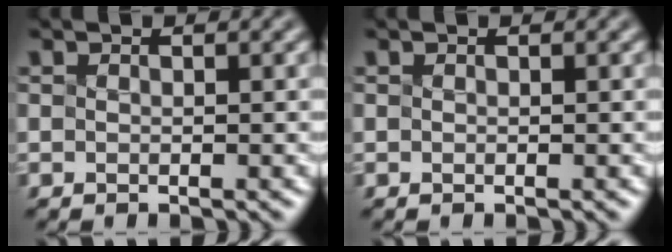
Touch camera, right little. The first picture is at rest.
{"total": 0.0}